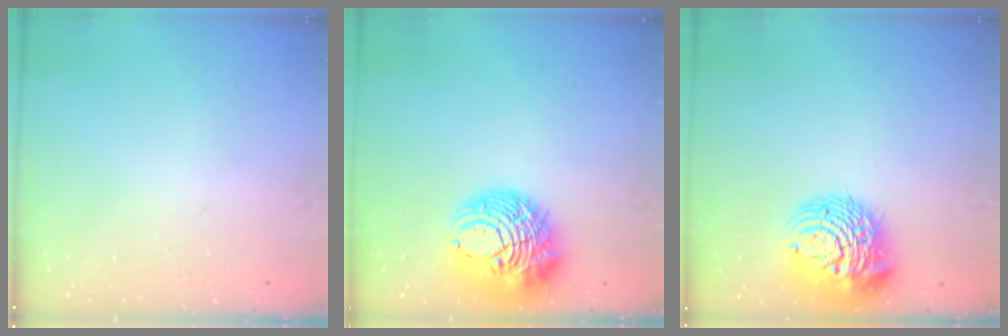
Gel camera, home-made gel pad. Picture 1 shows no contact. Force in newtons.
{"total": 14.2, "press": 14.1, "slide": 1.5}
{"total": 14.8, "press": 14.7, "slide": 1.5}